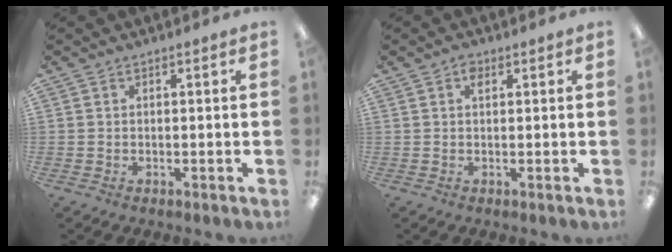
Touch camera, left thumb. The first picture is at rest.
{"total": 1.8, "force": [0.6, 1.0, 1.3], "torque": [-0.019, -0.001, 0.008]}